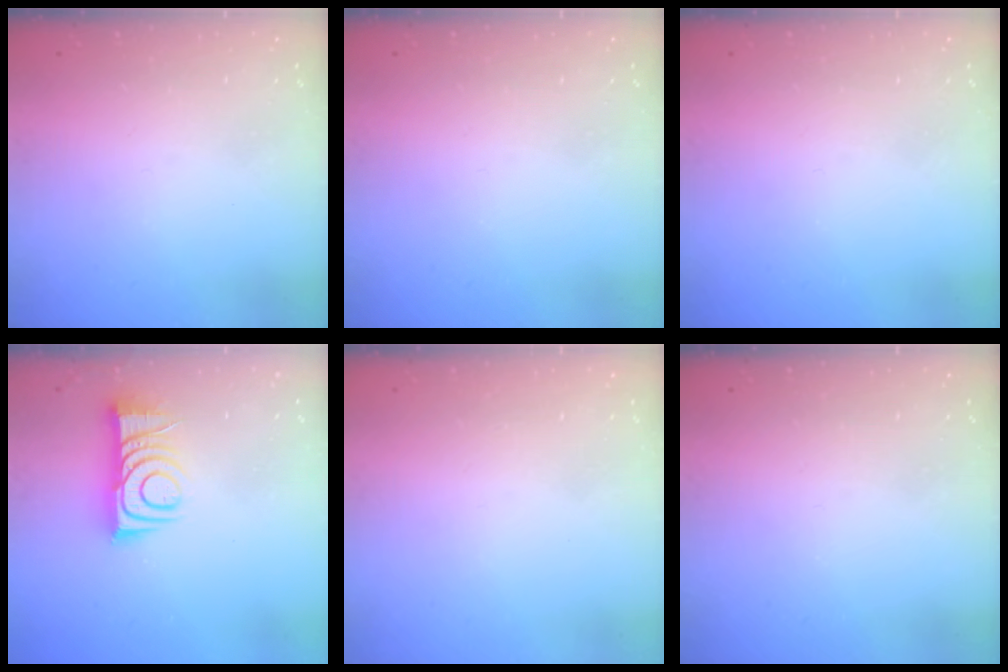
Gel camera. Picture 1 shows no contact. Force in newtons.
{"total": 0.0}
{"total": 0.0}
{"total": 9.3, "press": 9.3, "slide": 0.6}
{"total": 1.5, "press": 1.5, "slide": 0.1}
{"total": 0.0}